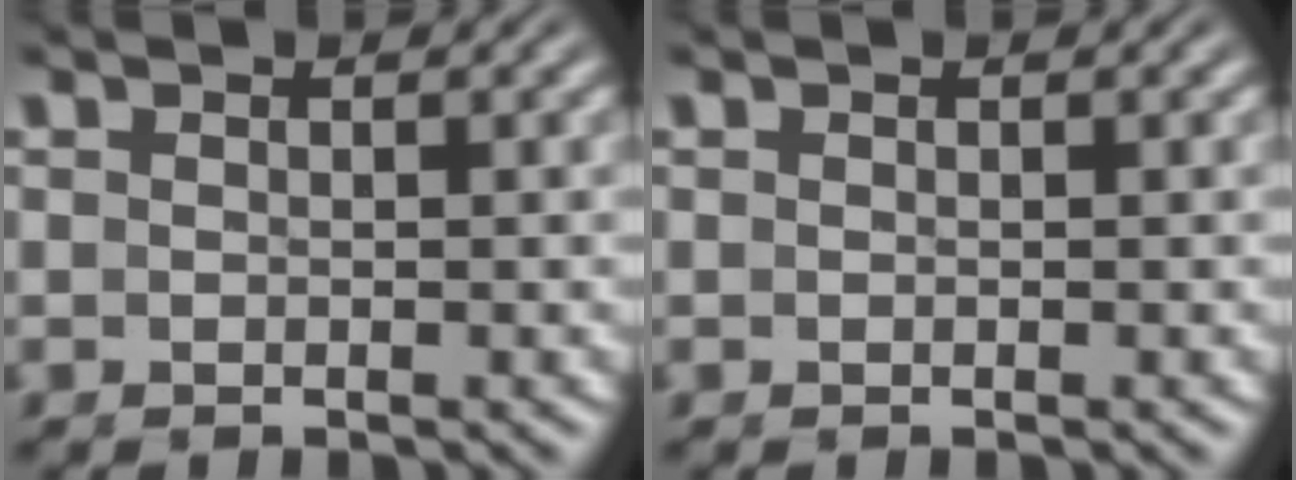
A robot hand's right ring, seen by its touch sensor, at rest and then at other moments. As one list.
[{"total": 0.0}]